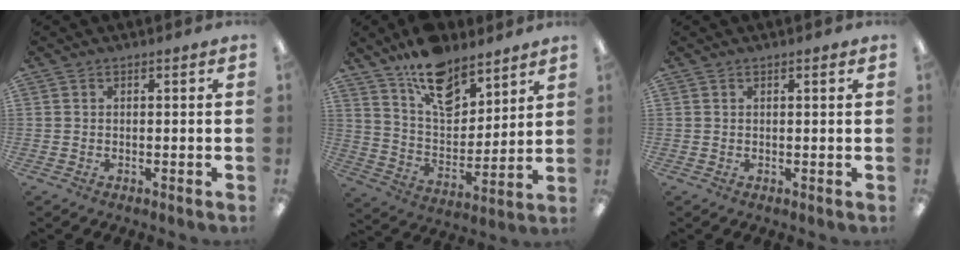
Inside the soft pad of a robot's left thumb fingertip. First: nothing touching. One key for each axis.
{"total": 14.8, "fx": 11.1, "fy": 7.3, "fz": 6.5, "tx": -0.108, "ty": -0.071, "tz": 0.202}
{"total": 0.7, "fx": 0.5, "fy": 0.0, "fz": 0.5, "tx": -0.011, "ty": 0.001, "tz": 0.008}